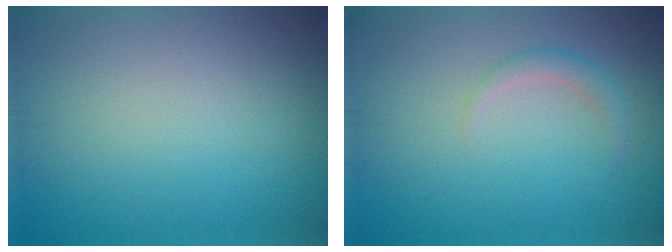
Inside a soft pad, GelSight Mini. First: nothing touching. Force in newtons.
{"total": 1.4, "press": 1.4, "slide": 0.1}